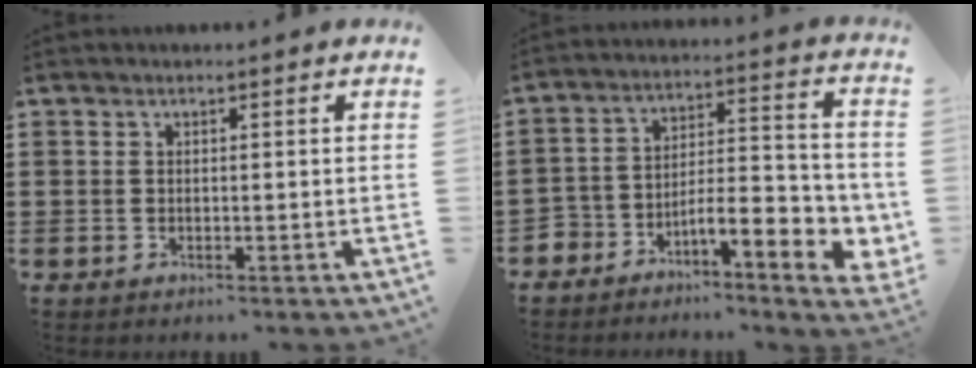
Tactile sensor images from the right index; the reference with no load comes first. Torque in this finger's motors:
{"motor_torque": [0.97, -0.72, 0.59, 0.09]}